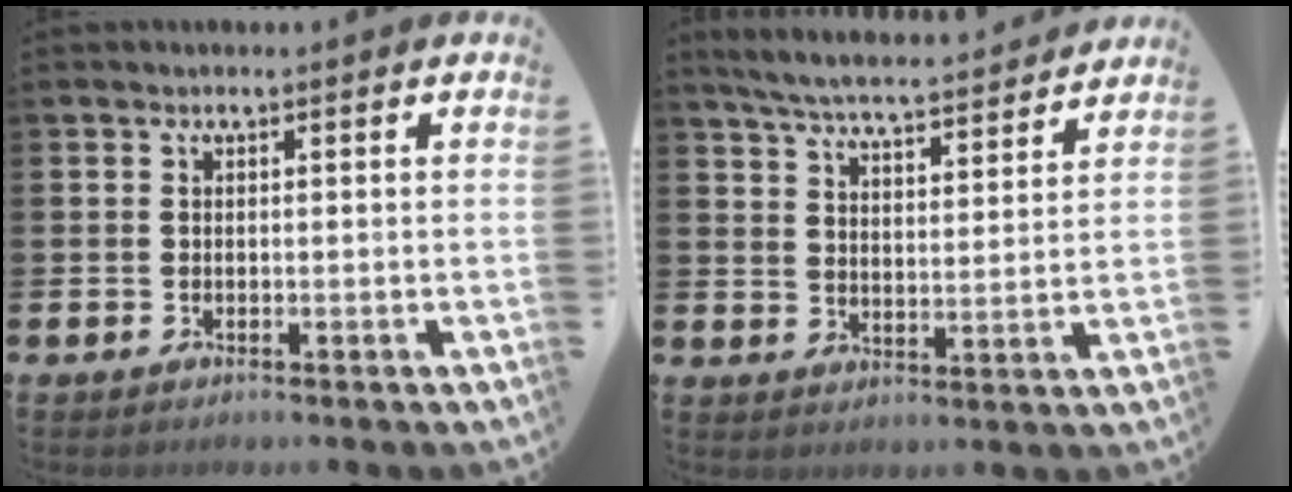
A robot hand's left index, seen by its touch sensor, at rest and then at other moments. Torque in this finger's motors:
{"motor_torque": [0.92, -1.22, 0.35, 0.11]}